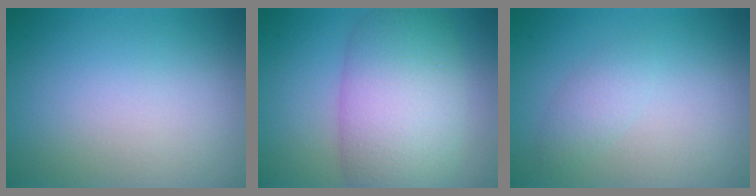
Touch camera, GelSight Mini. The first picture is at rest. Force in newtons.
{"total": 9.0, "press": 8.9, "slide": 0.3}
{"total": 1.6, "press": 1.6, "slide": 0.1}